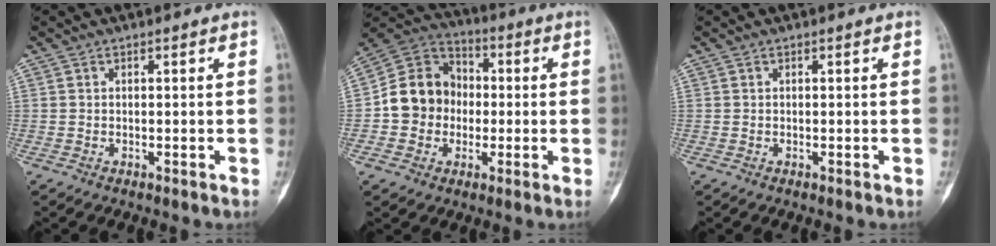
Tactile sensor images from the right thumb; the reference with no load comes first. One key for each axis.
{"total": 12.5, "fx": -1.2, "fy": 11.1, "fz": 5.6, "tx": -0.072, "ty": 0.034, "tz": -0.031}
{"total": 0.0}